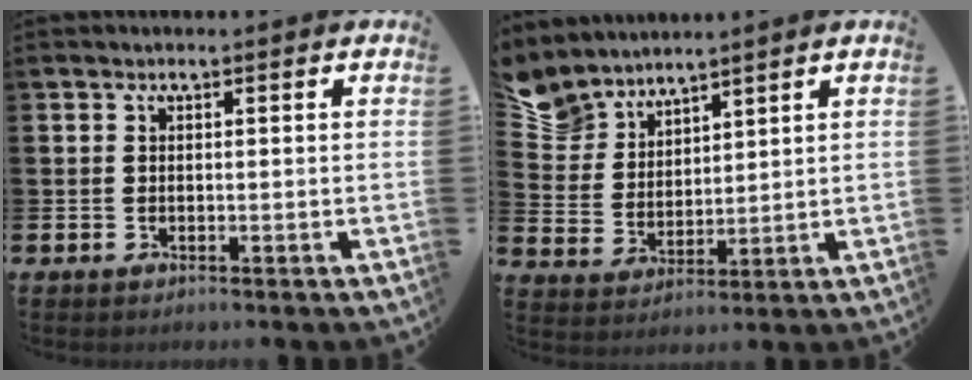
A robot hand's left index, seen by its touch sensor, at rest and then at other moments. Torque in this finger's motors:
{"motor_torque": [0.46, -1.68, 0.08, 0.02]}